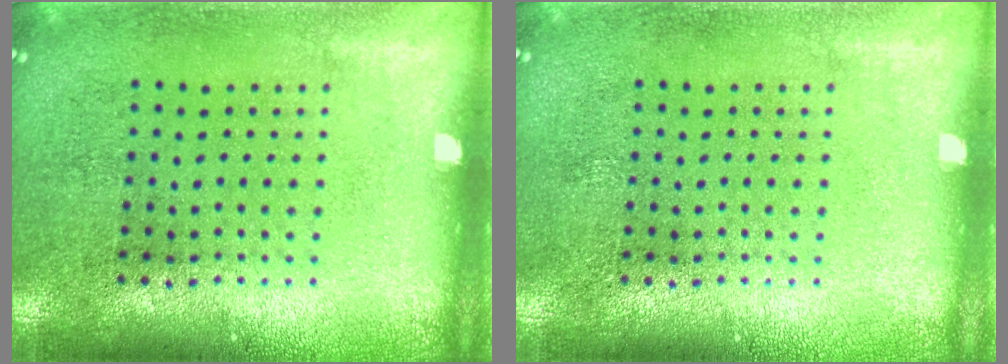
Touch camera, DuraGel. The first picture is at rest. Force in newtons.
{"total": 0.0}